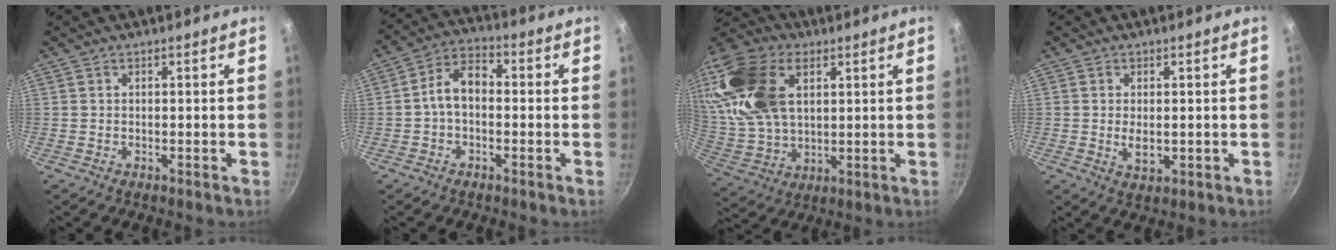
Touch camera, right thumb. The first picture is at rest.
{"total": 7.1, "force": [-0.7, 4.6, 5.4], "torque": [-0.084, 0.032, -0.026]}
{"total": 23.9, "force": [8.1, 14.8, 16.9], "torque": [-0.352, -0.003, 0.156]}
{"total": 3.3, "force": [-0.1, 1.9, 2.8], "torque": [-0.051, -0.007, 0.004]}